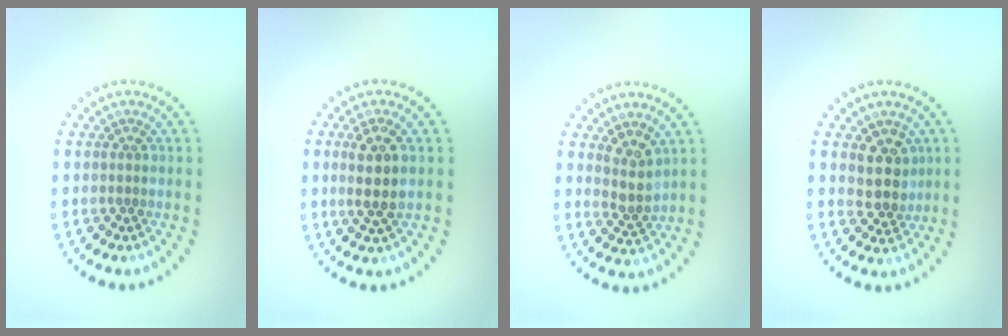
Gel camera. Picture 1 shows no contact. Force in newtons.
{"total": 3.0, "press": 2.8, "slide": 1.1}
{"total": 2.2, "press": 1.9, "slide": 1.2}
{"total": 3.1, "press": 2.7, "slide": 1.4}